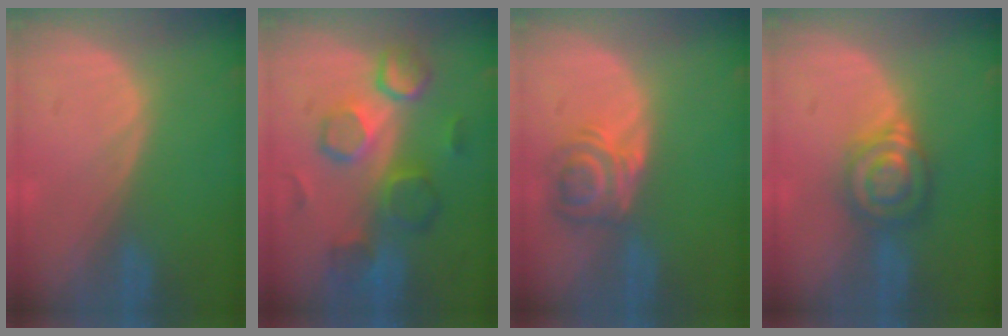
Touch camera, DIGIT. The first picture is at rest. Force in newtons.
{"total": 9.3, "press": 9.0, "slide": 2.3}
{"total": 5.6, "press": 5.2, "slide": 2.2}
{"total": 6.1, "press": 6.0, "slide": 0.6}